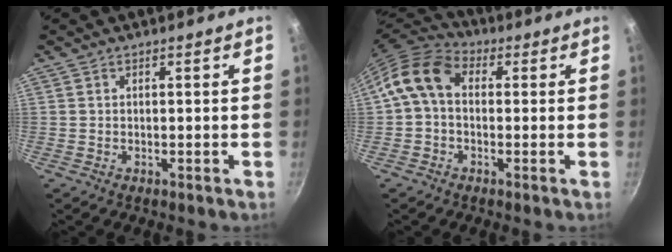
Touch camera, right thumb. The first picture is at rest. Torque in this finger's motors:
{"motor_torque": [-0.53, 0.96, 0.38, -0.33, 0.17]}